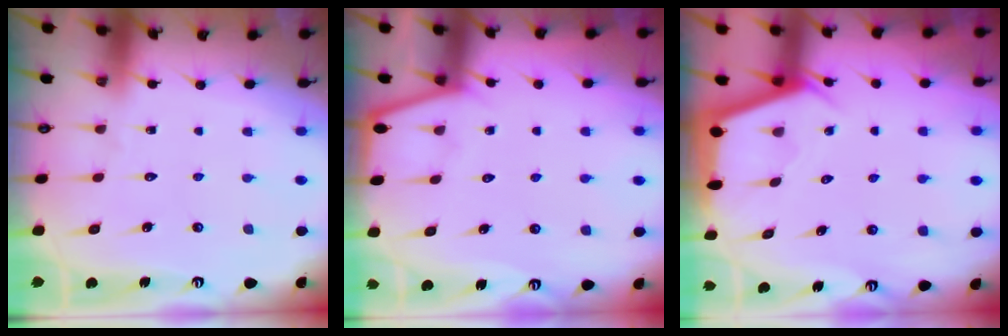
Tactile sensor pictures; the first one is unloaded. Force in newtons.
{"total": 3.8, "press": 3.8, "slide": 0.5}
{"total": 2.8, "press": 2.8, "slide": 0.4}